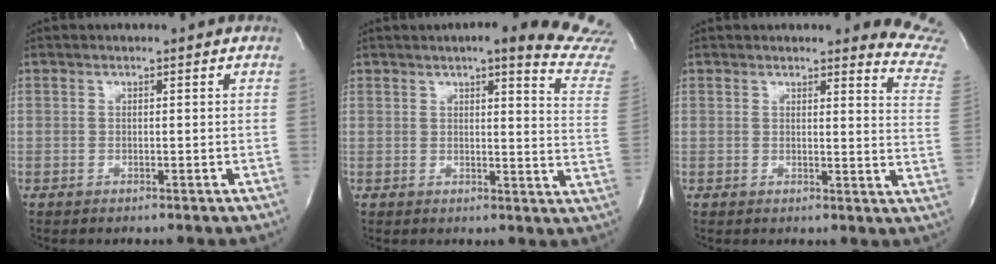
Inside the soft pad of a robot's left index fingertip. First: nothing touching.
{"total": 16.8, "force": [14.9, 0.6, 7.7], "torque": [-0.081, -0.073, 0.145]}
{"total": 9.2, "force": [9.1, 0.1, 1.1], "torque": [0.012, -0.104, 0.055]}